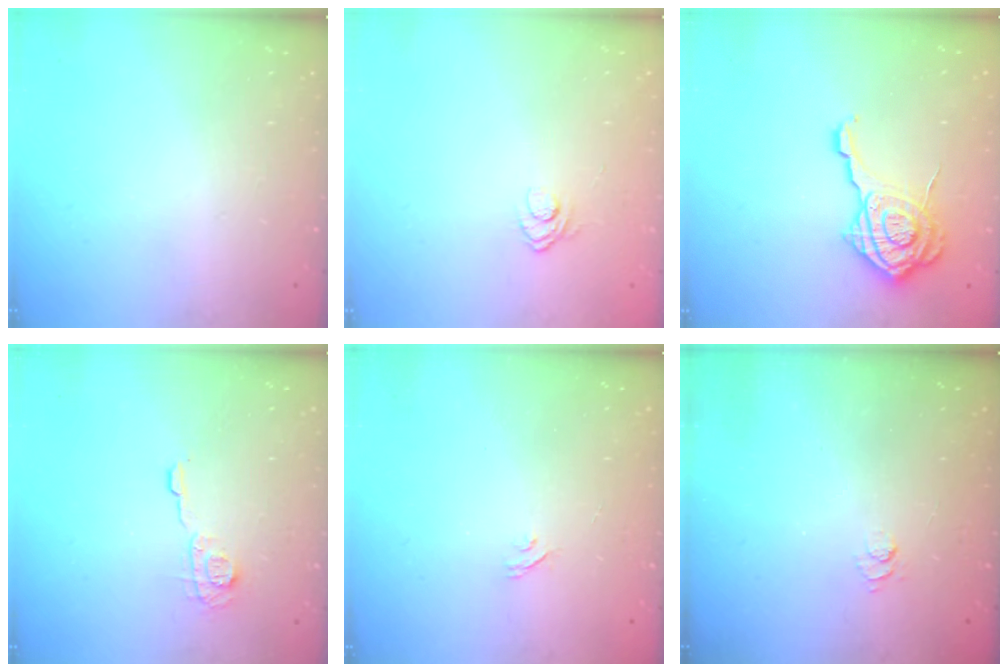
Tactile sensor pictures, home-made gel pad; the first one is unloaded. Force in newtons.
{"total": 3.7, "press": 3.6, "slide": 1.2}
{"total": 14.0, "press": 14.0, "slide": 1.0}
{"total": 6.8, "press": 6.8, "slide": 0.2}
{"total": 2.2, "press": 1.9, "slide": 1.1}
{"total": 2.5, "press": 2.0, "slide": 1.4}